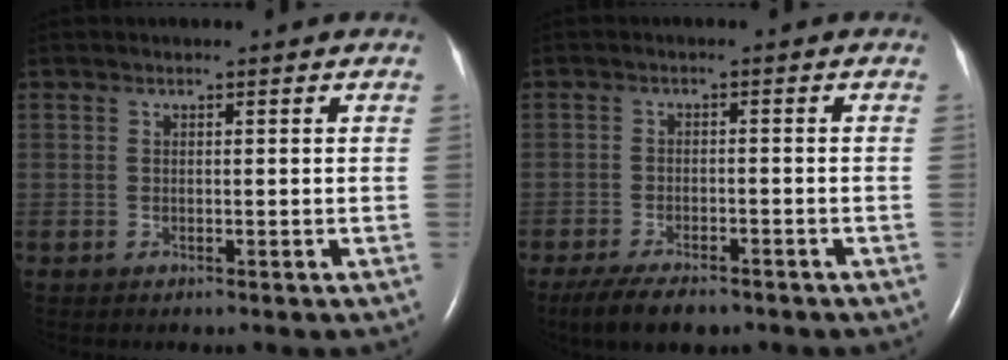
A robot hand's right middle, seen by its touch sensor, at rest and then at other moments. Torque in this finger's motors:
{"motor_torque": [0.43, -0.39, 0.08, 0.04]}